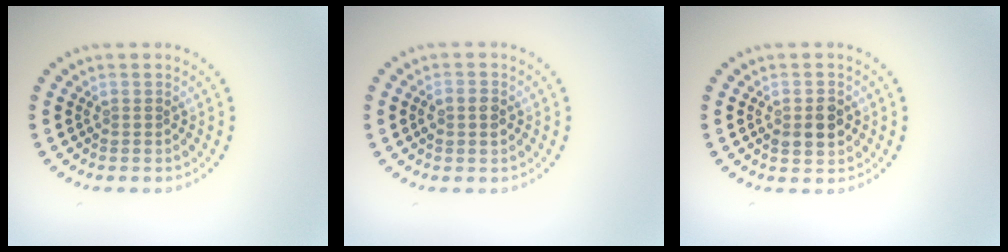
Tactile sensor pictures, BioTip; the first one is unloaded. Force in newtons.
{"total": 1.4, "press": 1.4, "slide": 0.0}
{"total": 3.0, "press": 3.0, "slide": 0.1}